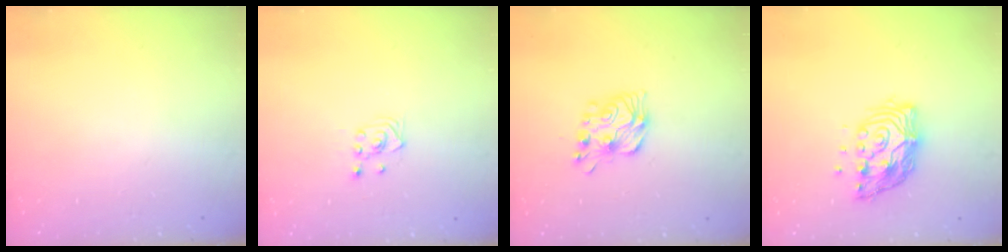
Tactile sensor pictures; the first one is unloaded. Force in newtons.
{"total": 3.0, "press": 2.6, "slide": 1.5}
{"total": 9.8, "press": 9.8, "slide": 0.4}
{"total": 12.1, "press": 12.0, "slide": 0.9}